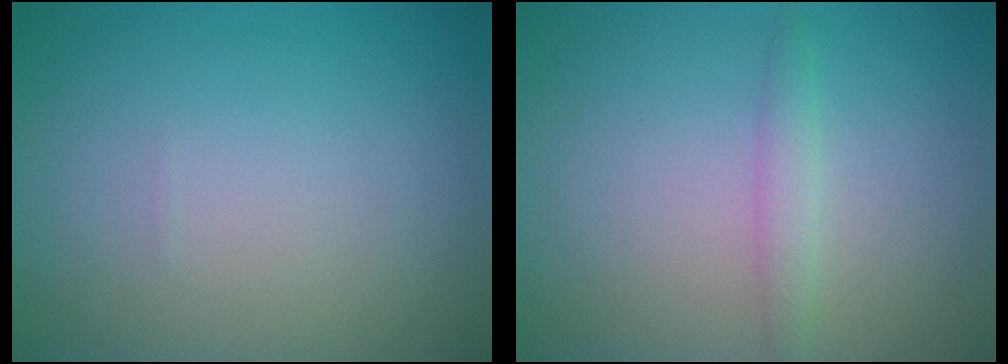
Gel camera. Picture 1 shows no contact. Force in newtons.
{"total": 1.3, "press": 1.3, "slide": 0.1}